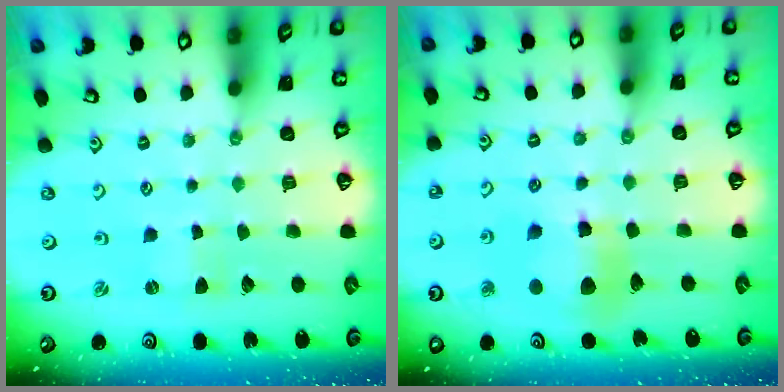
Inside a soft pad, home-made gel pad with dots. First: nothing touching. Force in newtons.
{"total": 10.3, "press": 10.2, "slide": 1.6}